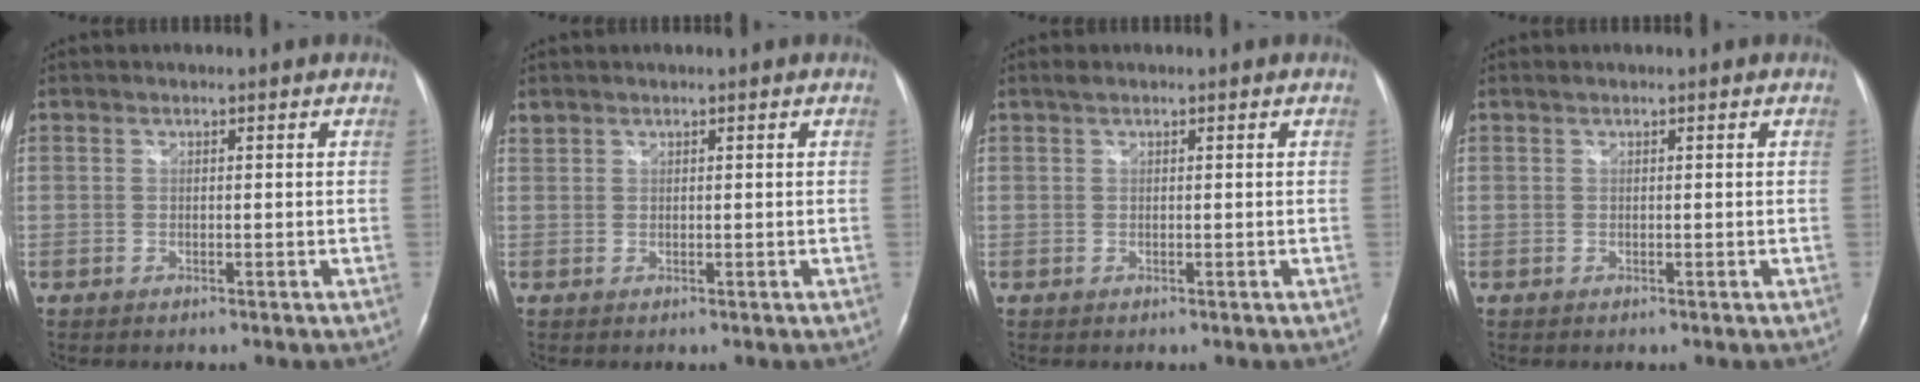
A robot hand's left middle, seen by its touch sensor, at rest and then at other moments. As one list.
[{"total": 0.8, "force": [0.7, 0.3, -0.1], "torque": [-0.002, 0.010, 0.017]}, {"total": 0.7, "force": [0.6, 0.2, 0.4], "torque": [-0.013, 0.011, 0.012]}, {"total": 0.0}]